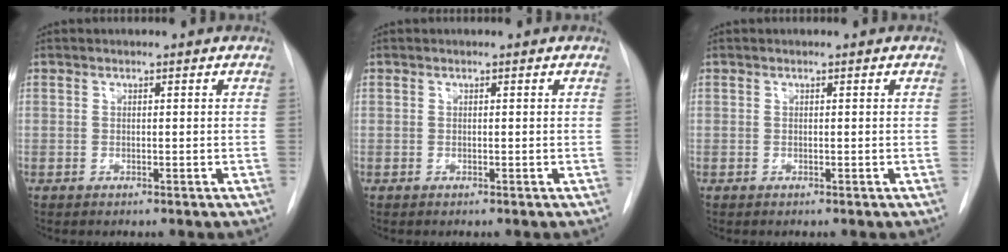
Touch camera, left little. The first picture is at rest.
{"total": 0.0}
{"total": 0.0}